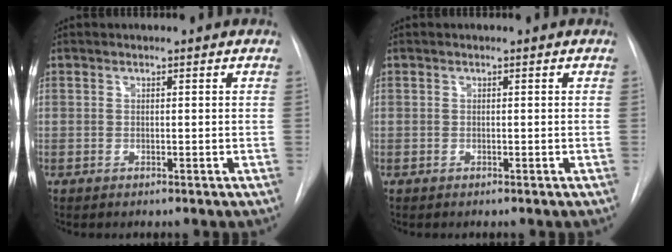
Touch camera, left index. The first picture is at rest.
{"total": 0.0}